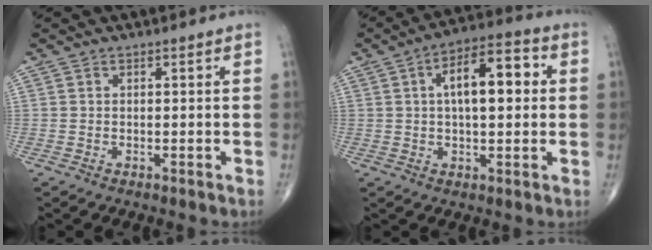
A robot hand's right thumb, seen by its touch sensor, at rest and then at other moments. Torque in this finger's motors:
{"motor_torque": [0.90, 3.56, 1.42, 0.39, 0.13]}